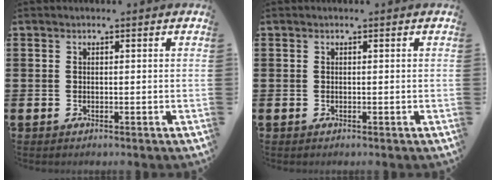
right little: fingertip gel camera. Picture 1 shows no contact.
{"total": 0.0}